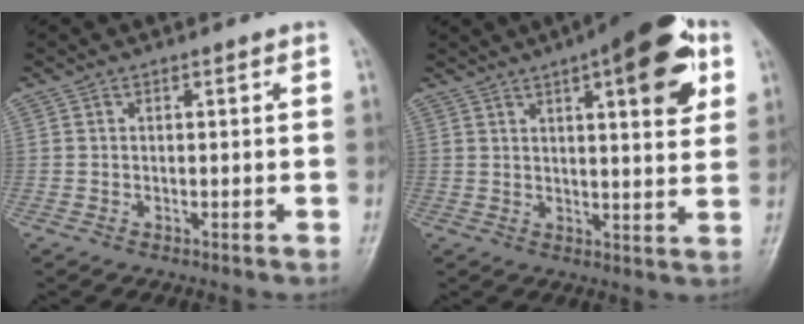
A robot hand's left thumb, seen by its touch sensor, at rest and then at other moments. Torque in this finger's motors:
{"motor_torque": [2.63, 2.37, 1.39, -1.02, 0.08]}